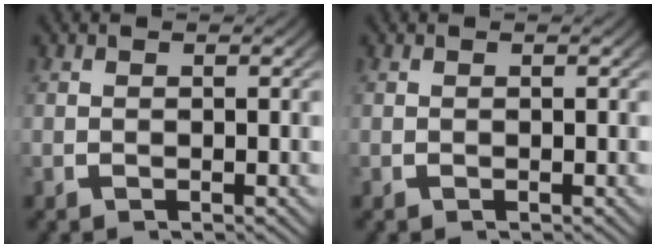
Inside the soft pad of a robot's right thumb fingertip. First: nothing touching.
{"total": 0.0}